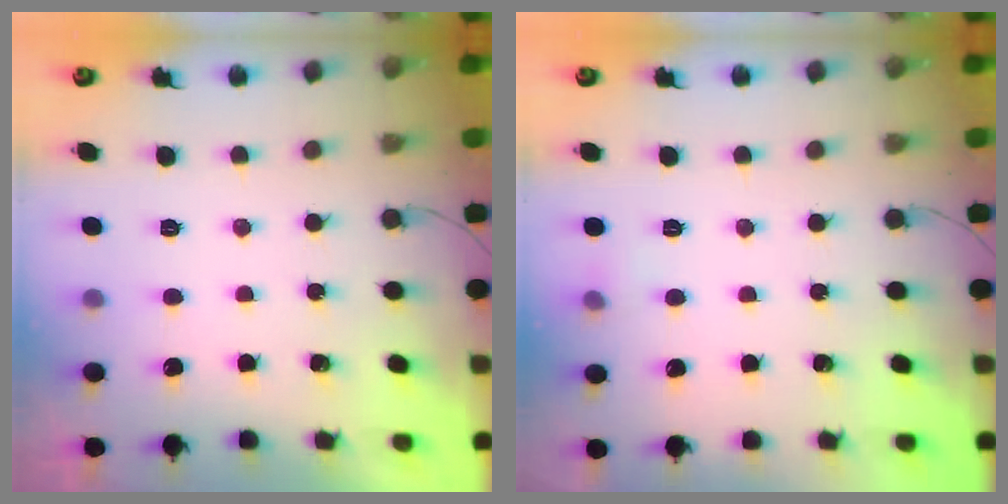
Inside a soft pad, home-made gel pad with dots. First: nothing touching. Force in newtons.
{"total": 3.8, "press": 3.6, "slide": 1.2}